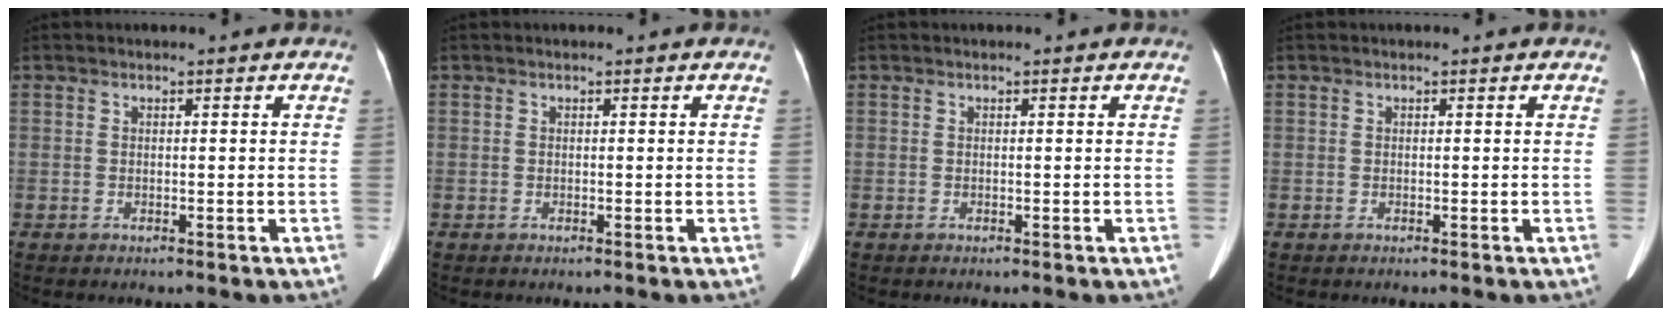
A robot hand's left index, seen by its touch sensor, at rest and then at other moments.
{"total": 0.0}
{"total": 0.0}
{"total": 0.0}